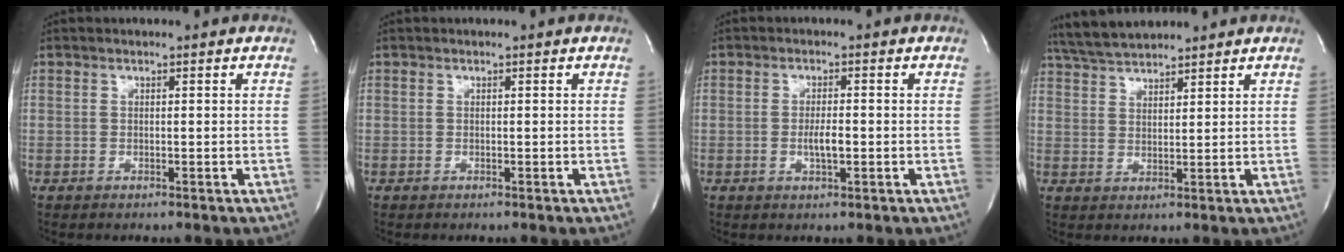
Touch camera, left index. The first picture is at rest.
{"total": 0.0}
{"total": 2.7, "force": [-0.6, 0.5, 2.5], "torque": [-0.049, -0.003, -0.010]}
{"total": 6.8, "force": [6.4, 0.7, 2.1], "torque": [-0.049, 0.022, 0.122]}